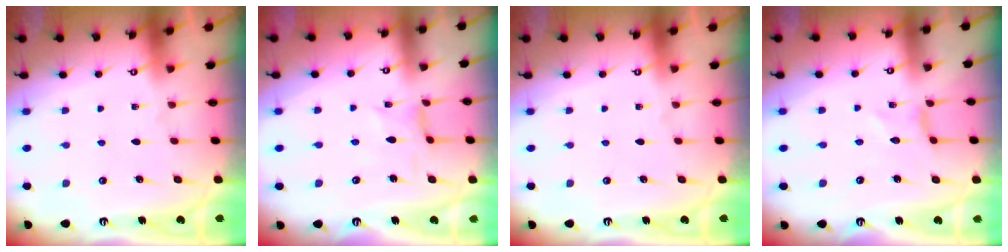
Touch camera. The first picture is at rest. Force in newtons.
{"total": 0.8, "press": 0.7, "slide": 0.2}
{"total": 0.0}
{"total": 0.0}